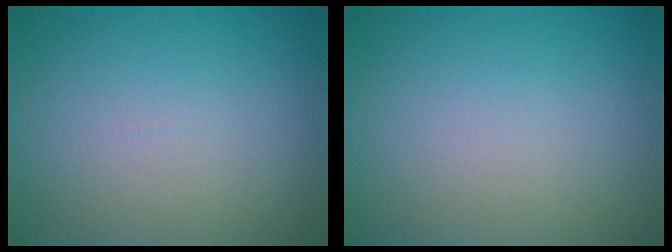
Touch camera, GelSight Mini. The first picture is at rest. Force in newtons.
{"total": 0.0}